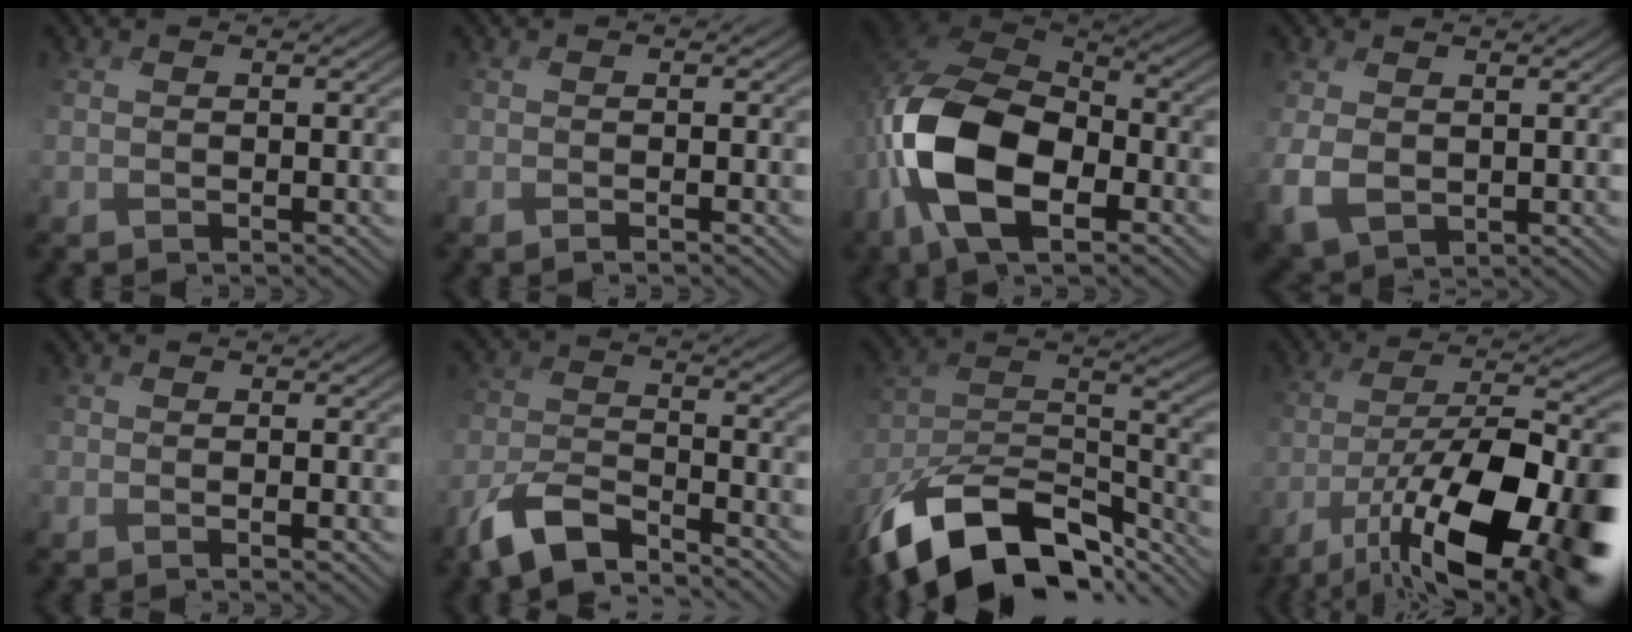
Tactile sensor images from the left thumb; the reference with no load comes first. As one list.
[{"total": 0.7, "force": [-0.5, 0.0, 0.5], "torque": [-0.008, 0.002, -0.011]}, {"total": 14.7, "force": [-4.3, 8.9, 10.9], "torque": [-0.246, -0.010, -0.085]}, {"total": 5.0, "force": [0.1, 3.7, 3.3], "torque": [-0.100, -0.011, 0.007]}, {"total": 1.0, "force": [-0.5, 0.4, 0.8], "torque": [-0.017, -0.001, -0.009]}, {"total": 7.4, "force": [-5.8, 2.6, 3.8], "torque": [-0.082, -0.002, -0.132]}, {"total": 16.9, "force": [-11.4, 8.2, 9.4], "torque": [-0.225, -0.018, -0.193]}, {"total": 18.4, "force": [-9.8, 7.1, 13.9], "torque": [-0.223, -0.021, -0.167]}]